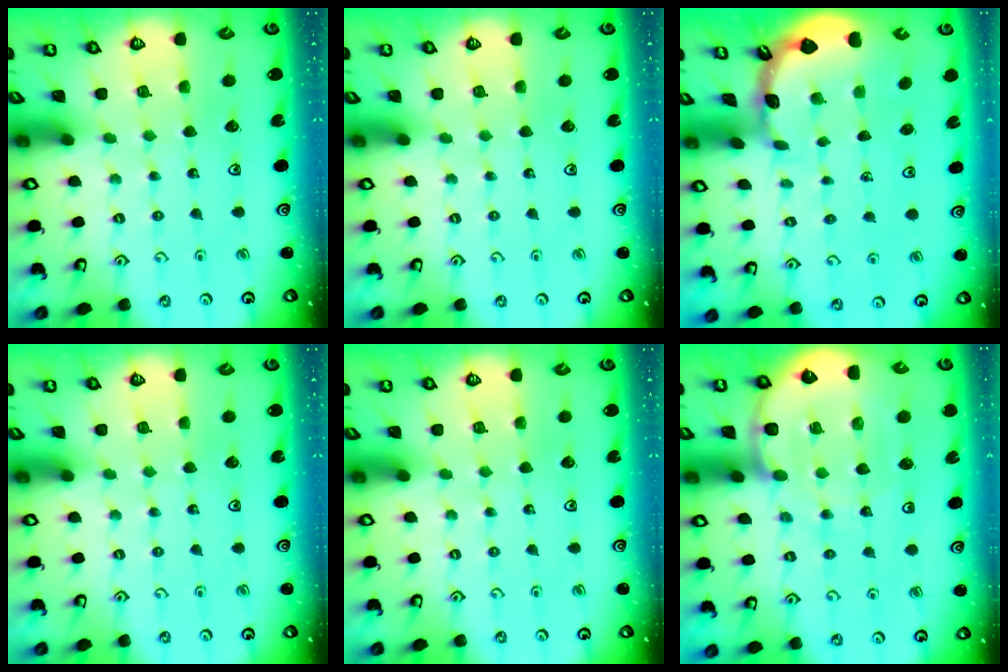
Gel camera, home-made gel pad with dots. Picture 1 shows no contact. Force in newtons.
{"total": 0.0}
{"total": 1.7, "press": 1.7, "slide": 0.1}
{"total": 0.0}
{"total": 0.0}
{"total": 8.5, "press": 8.4, "slide": 1.1}